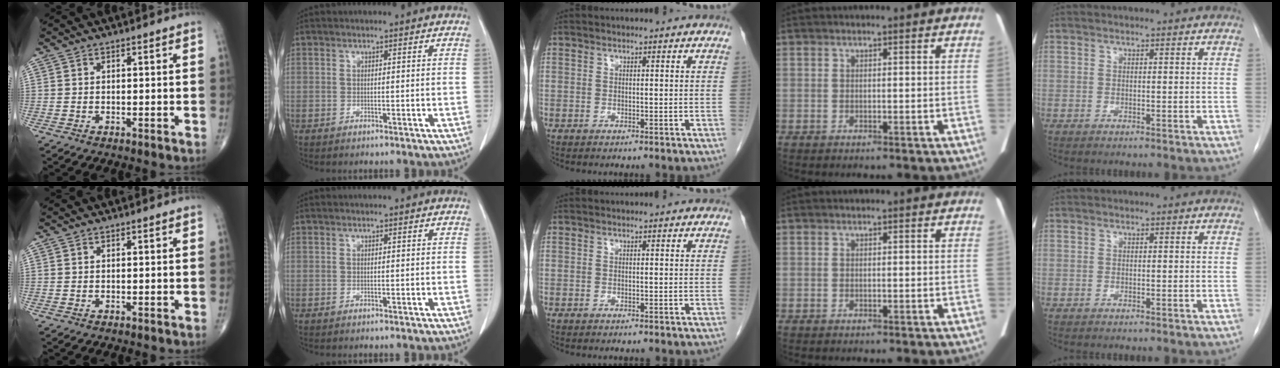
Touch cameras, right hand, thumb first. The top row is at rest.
{}